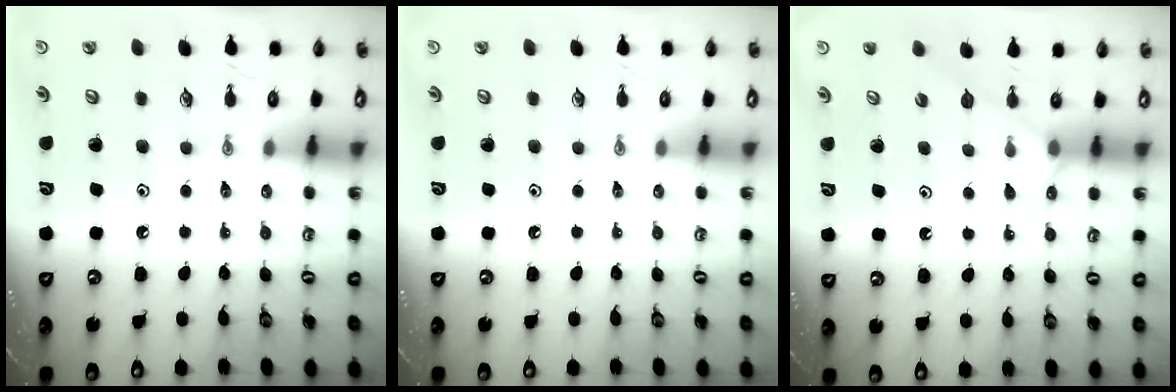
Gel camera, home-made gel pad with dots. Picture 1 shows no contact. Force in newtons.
{"total": 0.0}
{"total": 5.4, "press": 5.3, "slide": 0.7}